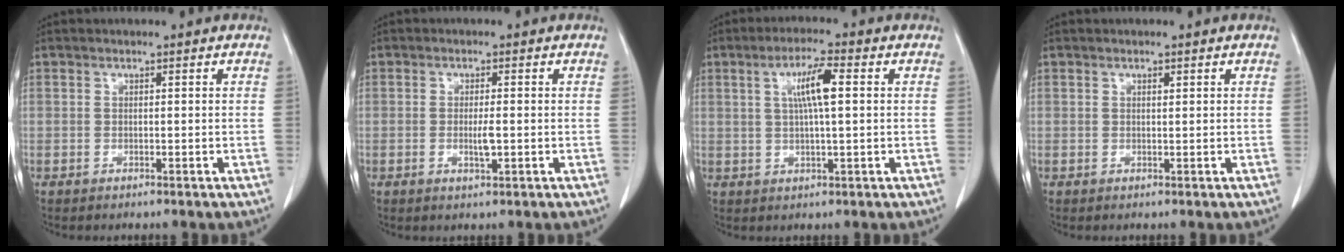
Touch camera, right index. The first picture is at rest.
{"total": 2.5, "force": [-0.5, 0.4, 2.4], "torque": [-0.049, -0.003, -0.007]}
{"total": 6.1, "force": [1.4, 0.5, 5.9], "torque": [-0.108, 0.006, 0.025]}
{"total": 0.6, "force": [0.4, 0.1, 0.5], "torque": [-0.011, -0.003, 0.006]}